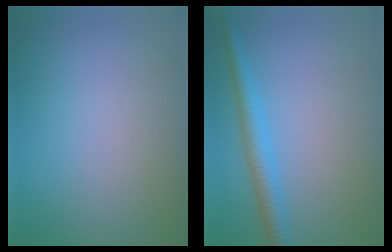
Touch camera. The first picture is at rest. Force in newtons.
{"total": 2.9, "press": 2.9, "slide": 0.1}